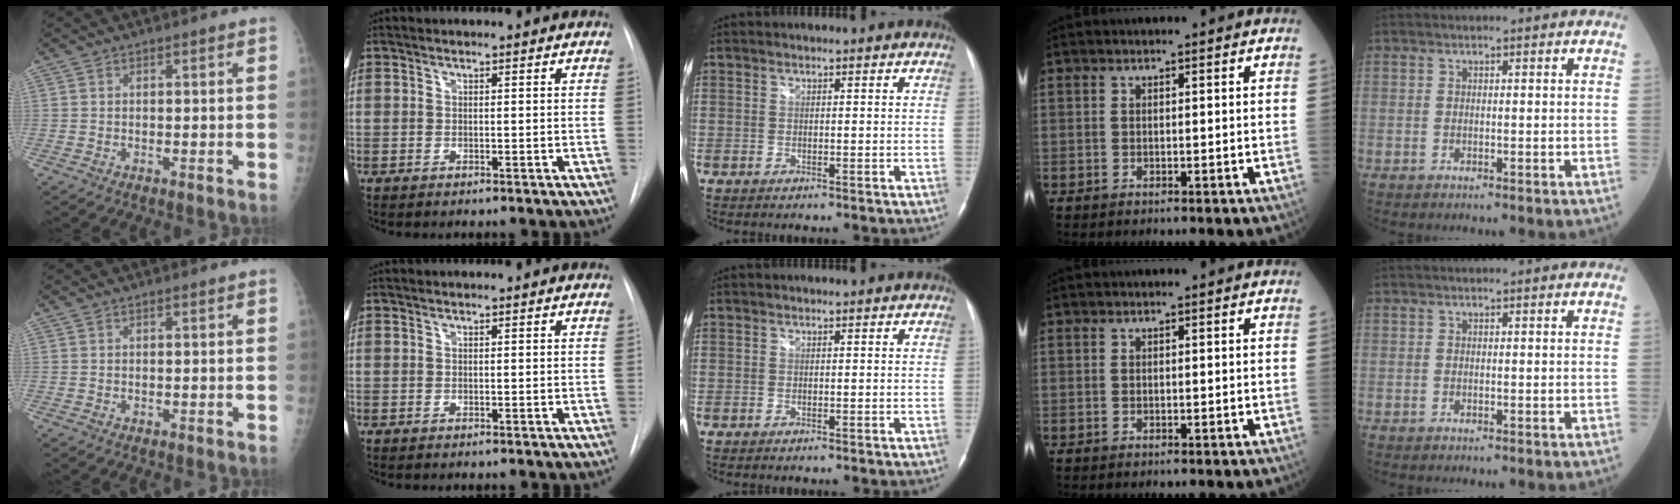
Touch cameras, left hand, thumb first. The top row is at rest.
{}